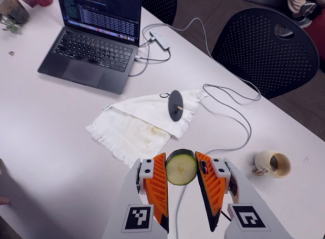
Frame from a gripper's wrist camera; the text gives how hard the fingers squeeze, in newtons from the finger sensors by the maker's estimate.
{"total": 10.2, "left": 10.6, "right": 9.8}